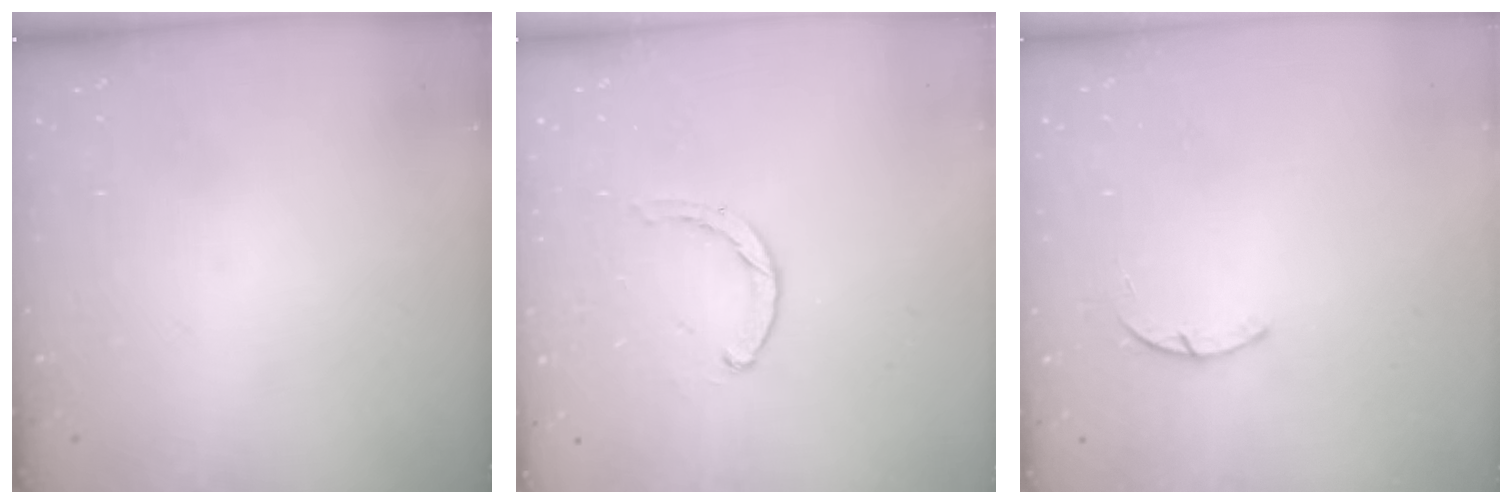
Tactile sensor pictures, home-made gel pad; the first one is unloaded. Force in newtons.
{"total": 0.6, "press": 0.6, "slide": 0.2}
{"total": 1.4, "press": 1.4, "slide": 0.3}